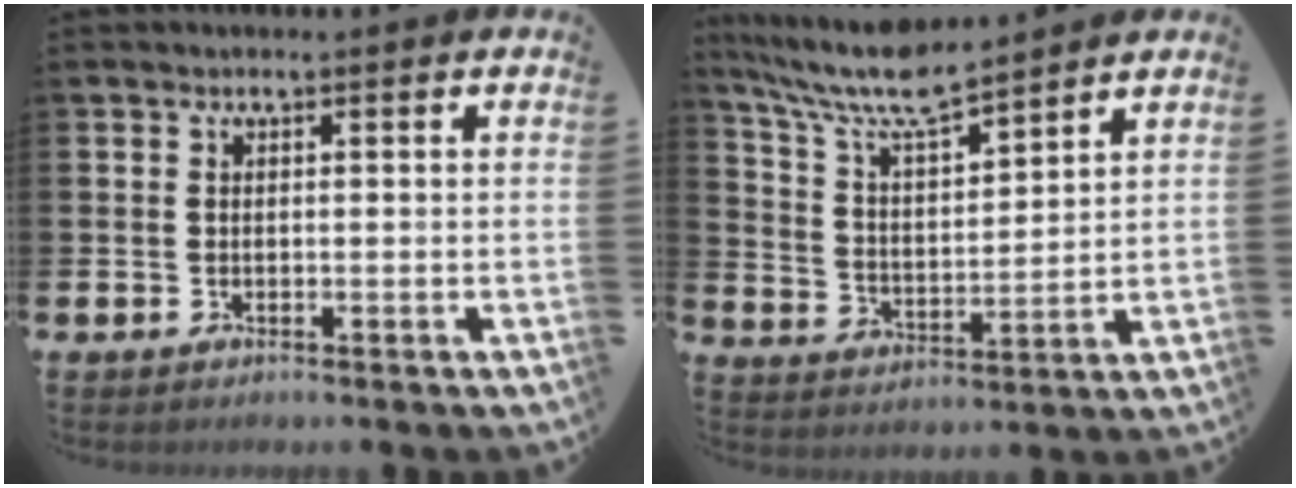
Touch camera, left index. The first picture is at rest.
{"total": 8.6, "force": [7.8, 1.4, 3.3], "torque": [-0.098, -0.042, 0.140]}